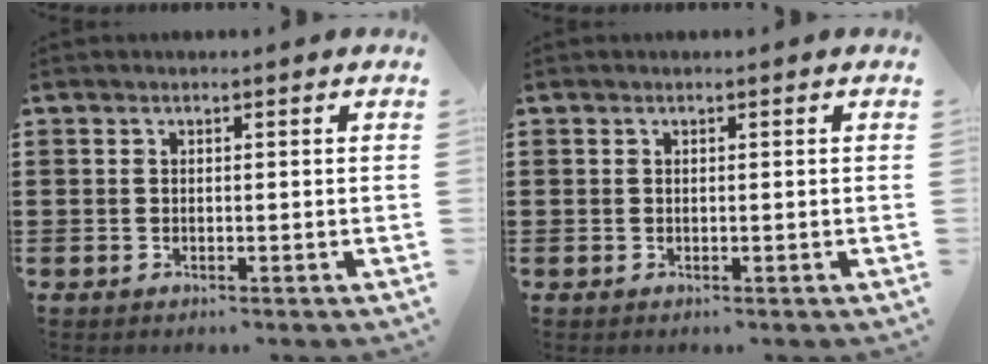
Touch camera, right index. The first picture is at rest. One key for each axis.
{"total": 0.0}